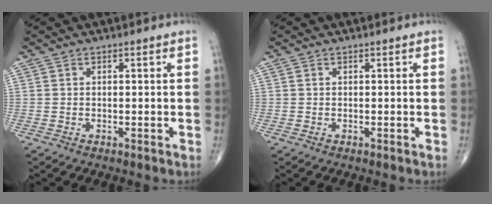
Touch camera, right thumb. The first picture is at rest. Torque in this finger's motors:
{"motor_torque": [-0.46, -0.15, -0.26, -0.38, 0.01]}